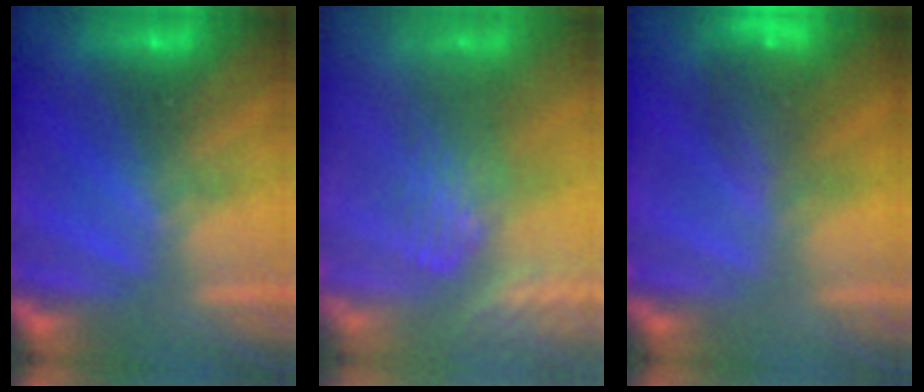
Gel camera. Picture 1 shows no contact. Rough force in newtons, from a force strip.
{"total": 3.9}
{"total": 11.8}